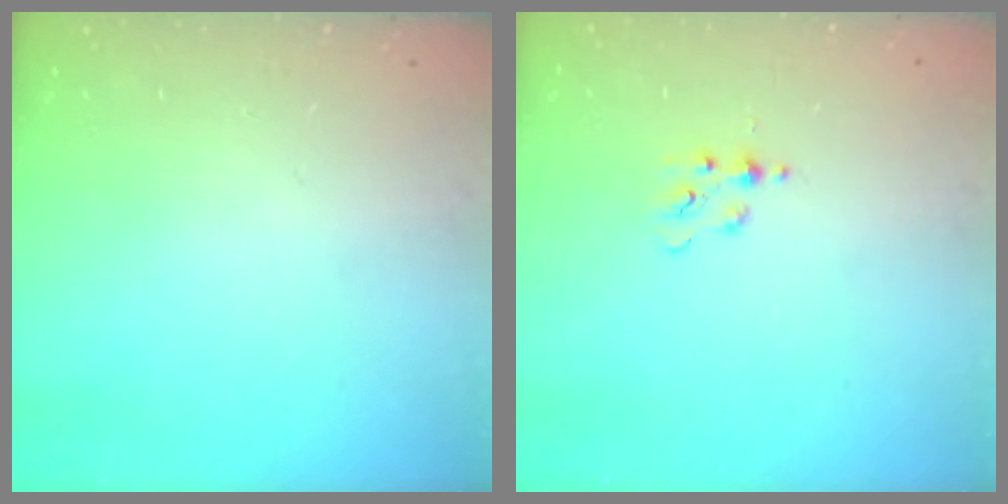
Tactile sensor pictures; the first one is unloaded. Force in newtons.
{"total": 3.0, "press": 3.0, "slide": 0.3}